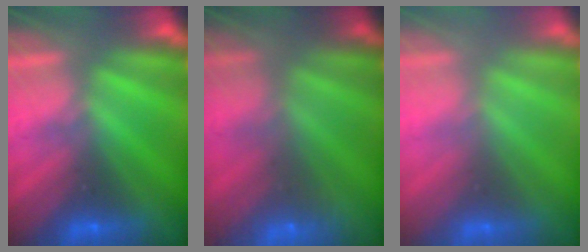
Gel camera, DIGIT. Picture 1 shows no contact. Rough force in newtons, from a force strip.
{"total": 7.1}
{"total": 2.9}